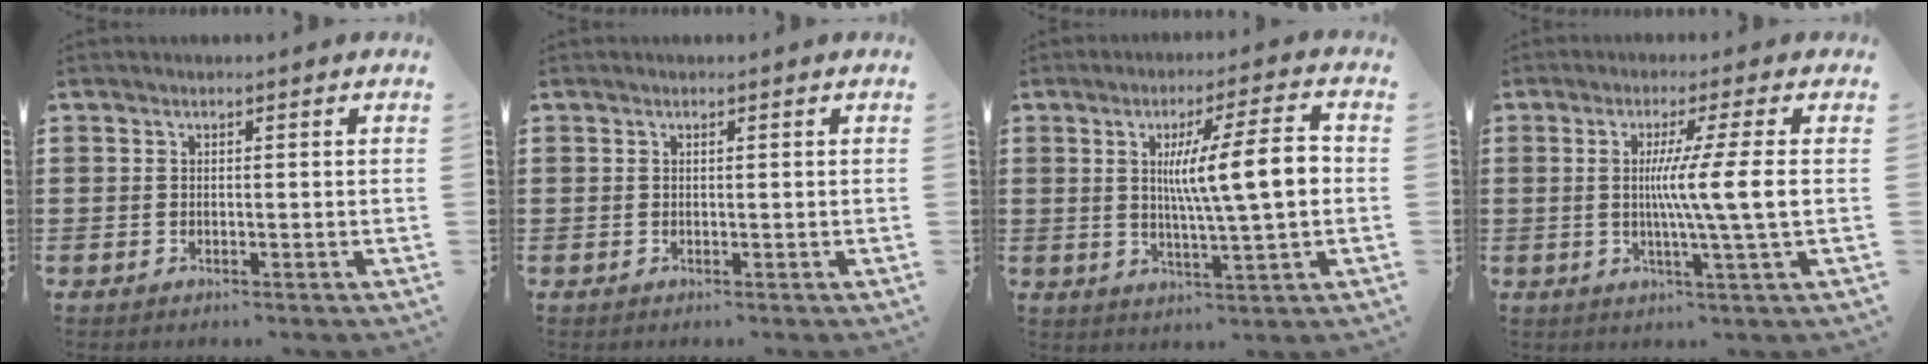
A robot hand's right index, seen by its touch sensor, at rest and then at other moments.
{"total": 0.0}
{"total": 11.4, "force": [1.3, 1.7, 11.2], "torque": [-0.185, -0.001, 0.014]}
{"total": 8.0, "force": [0.2, -1.1, 8.0], "torque": [-0.145, -0.010, -0.004]}